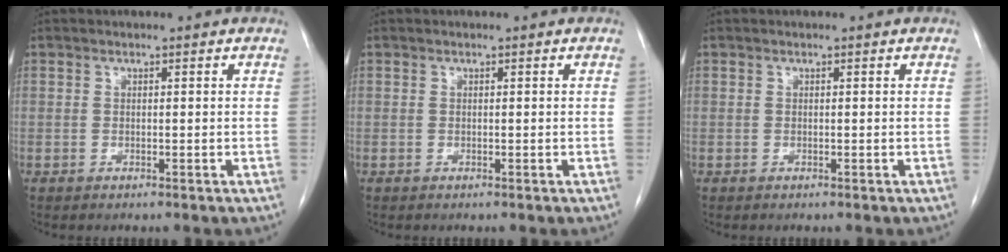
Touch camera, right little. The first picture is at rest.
{"total": 0.0}
{"total": 0.0}